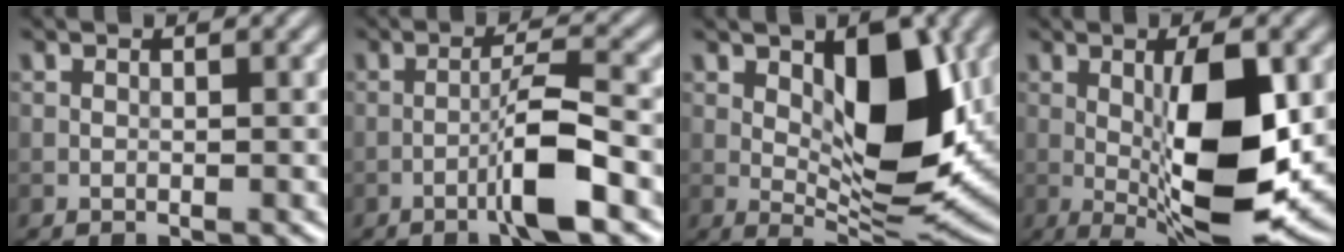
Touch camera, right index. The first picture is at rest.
{"total": 4.7, "force": [-2.1, 0.3, 4.2], "torque": [-0.071, 0.015, -0.046]}
{"total": 9.6, "force": [1.8, 4.3, 8.4], "torque": [-0.124, -0.010, 0.035]}
{"total": 10.1, "force": [-0.1, 3.0, 9.6], "torque": [-0.154, -0.010, 0.005]}